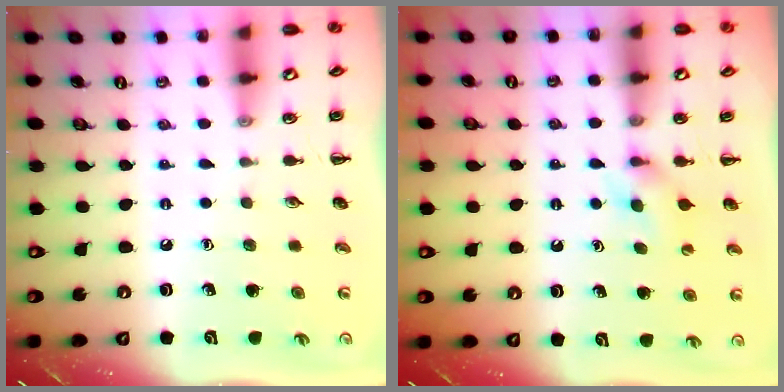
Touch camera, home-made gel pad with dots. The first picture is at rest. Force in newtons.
{"total": 5.0, "press": 4.7, "slide": 1.5}